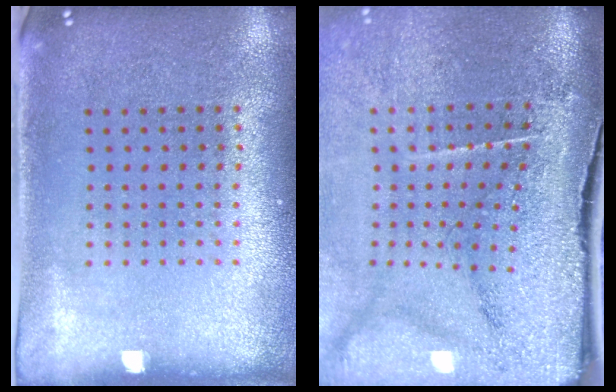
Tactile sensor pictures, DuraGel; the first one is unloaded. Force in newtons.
{"total": 4.7, "press": 3.8, "slide": 2.8}